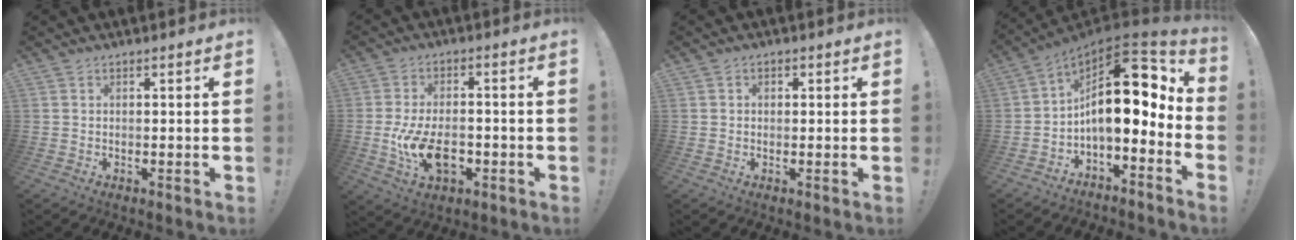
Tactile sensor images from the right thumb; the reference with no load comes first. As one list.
[{"total": 12.2, "force": [-3.8, 7.0, 9.3], "torque": [-0.169, 0.003, -0.064]}, {"total": 1.2, "force": [-0.1, 1.0, 0.5], "torque": [-0.001, 0.001, -0.003]}, {"total": 18.4, "force": [2.9, 8.6, 16.0], "torque": [-0.256, -0.017, 0.047]}]